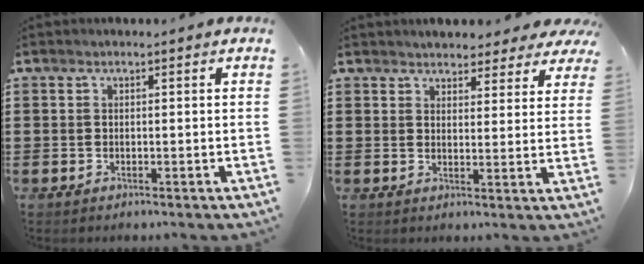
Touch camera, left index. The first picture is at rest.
{"total": 3.7, "force": [3.6, 0.6, 0.2], "torque": [-0.011, -0.015, 0.066]}